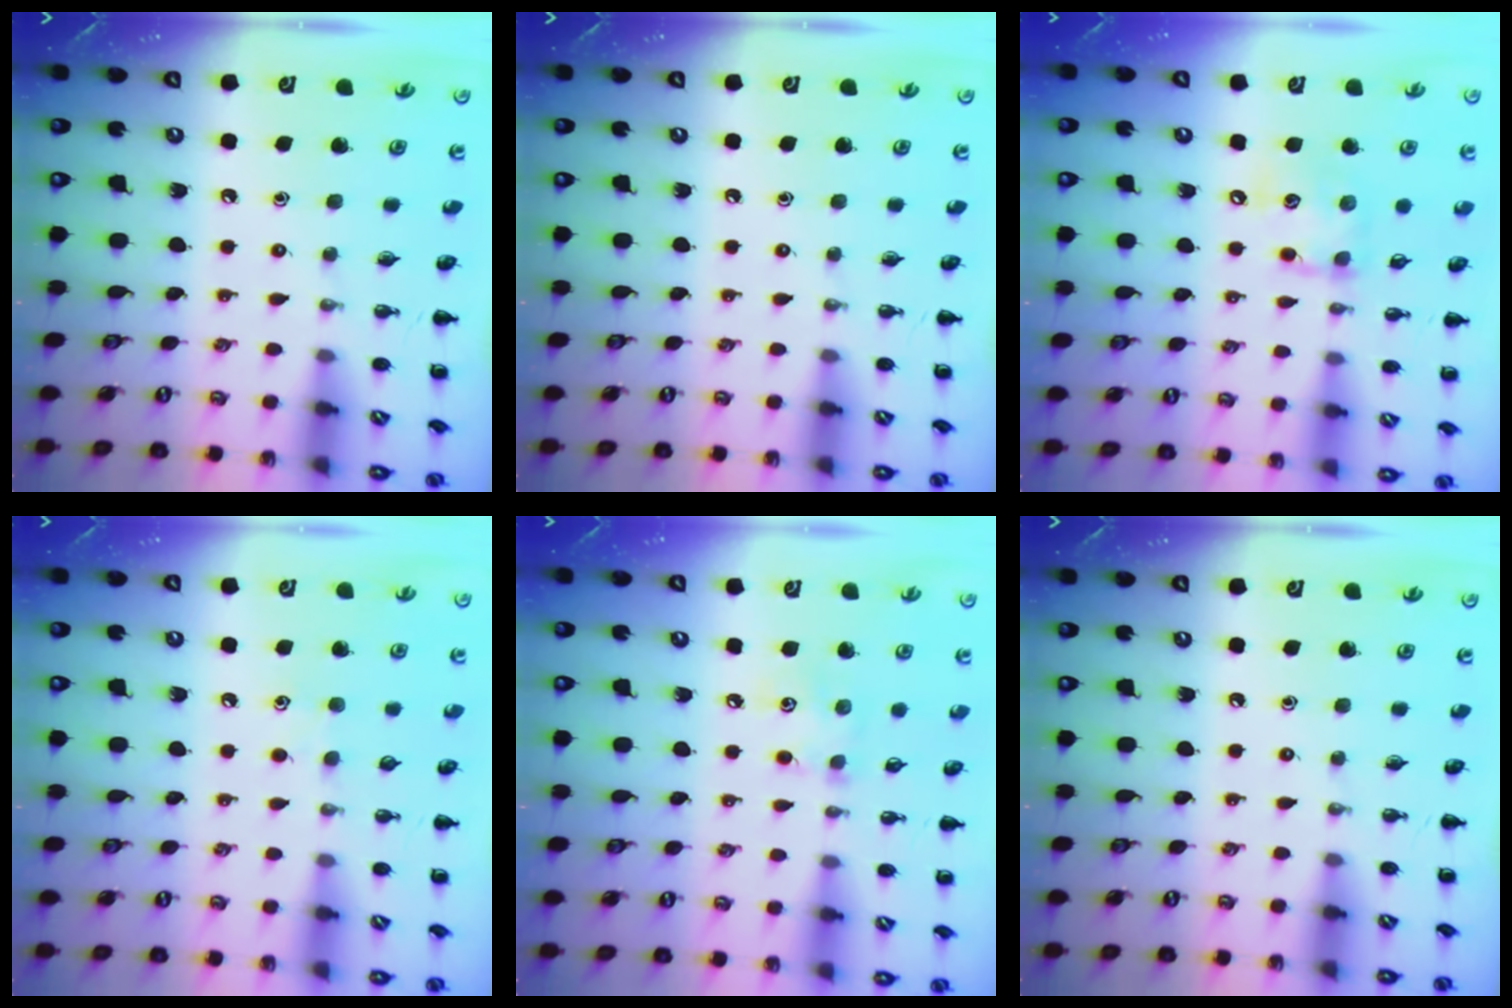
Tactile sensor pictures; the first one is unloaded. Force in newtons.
{"total": 0.0}
{"total": 10.3, "press": 10.2, "slide": 0.8}
{"total": 4.6, "press": 4.4, "slide": 1.4}
{"total": 4.5, "press": 4.5, "slide": 0.6}
{"total": 0.0}